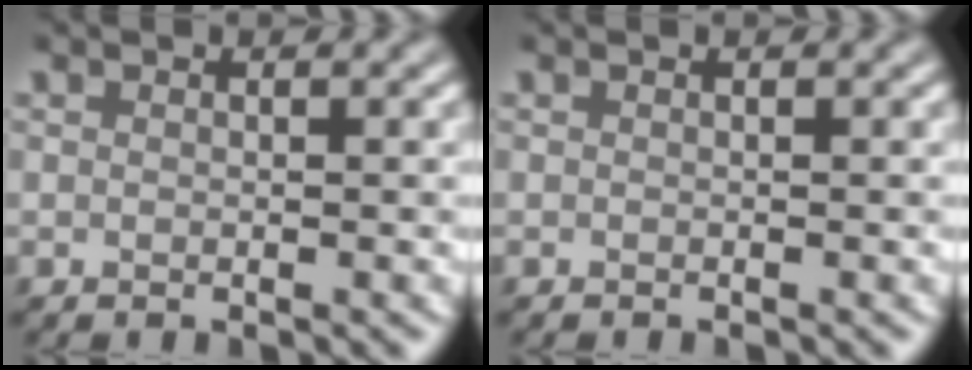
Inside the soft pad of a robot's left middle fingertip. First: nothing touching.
{"total": 0.0}